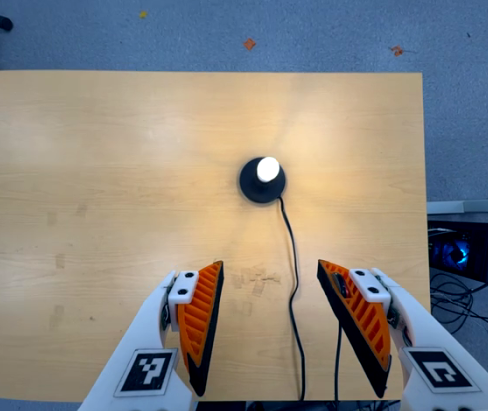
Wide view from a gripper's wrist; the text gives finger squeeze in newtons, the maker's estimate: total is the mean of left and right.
{"total": 0.0}